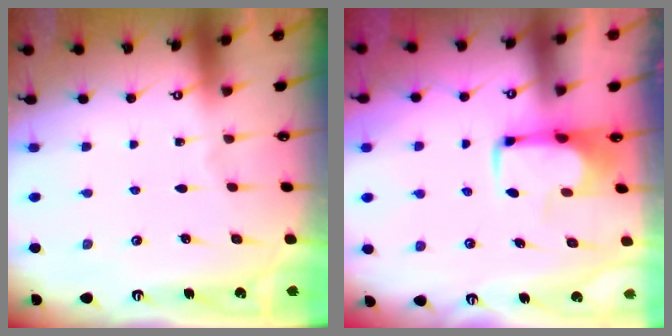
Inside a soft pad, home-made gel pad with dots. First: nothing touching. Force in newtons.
{"total": 1.7, "press": 1.6, "slide": 0.4}